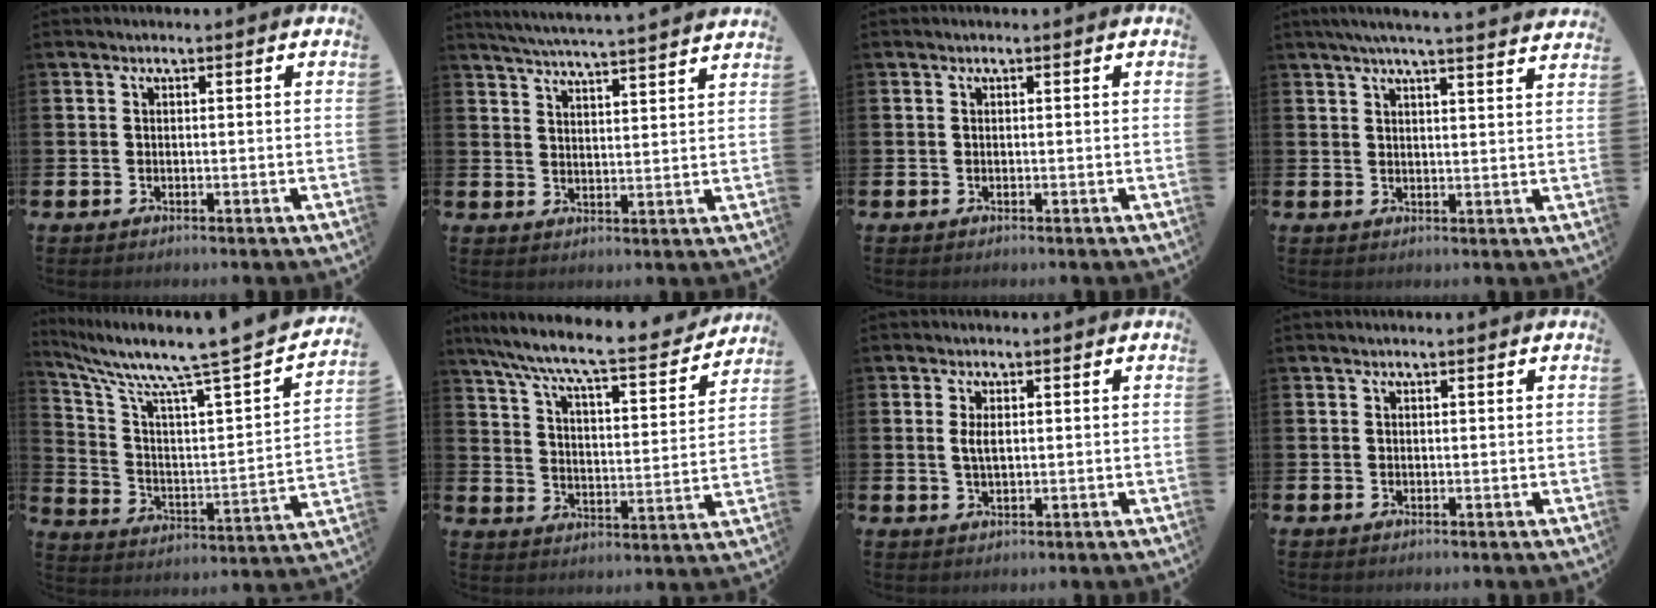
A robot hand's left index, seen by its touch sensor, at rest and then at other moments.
{"total": 5.3, "force": [5.2, -0.7, 0.8], "torque": [-0.033, -0.036, 0.091]}
{"total": 0.0}
{"total": 4.9, "force": [4.6, -0.5, 1.6], "torque": [-0.038, -0.019, 0.081]}
{"total": 8.0, "force": [6.8, 0.8, 4.3], "torque": [-0.109, -0.059, 0.101]}
{"total": 8.7, "force": [7.8, 1.0, 3.7], "torque": [-0.097, -0.058, 0.125]}
{"total": 2.2, "force": [0.6, 0.9, 1.9], "torque": [-0.033, 0.003, 0.006]}
{"total": 0.0}